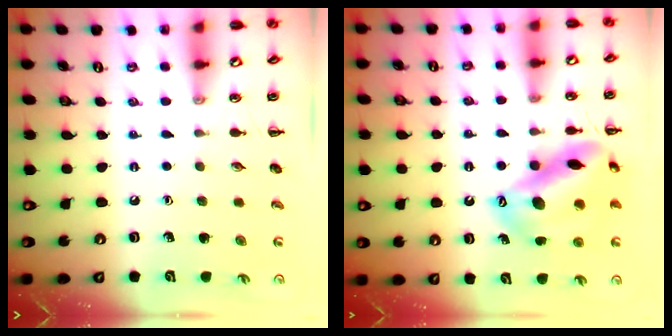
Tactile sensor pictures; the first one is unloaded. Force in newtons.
{"total": 17.9, "press": 17.7, "slide": 2.8}